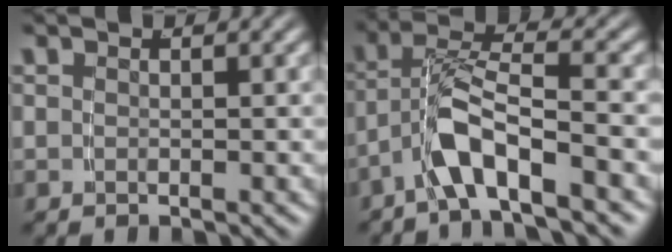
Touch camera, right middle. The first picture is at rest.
{"total": 4.4, "force": [-1.7, 1.7, 3.6], "torque": [-0.082, 0.000, -0.029]}